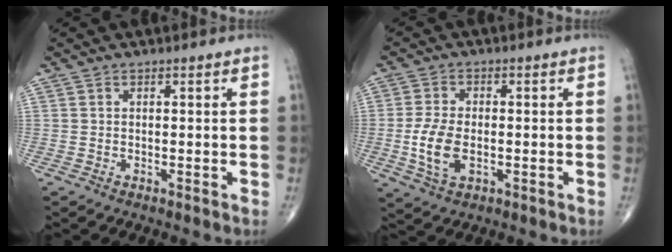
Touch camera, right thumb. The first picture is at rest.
{"total": 7.4, "force": [-1.4, 4.1, 6.0], "torque": [-0.127, -0.002, -0.024]}